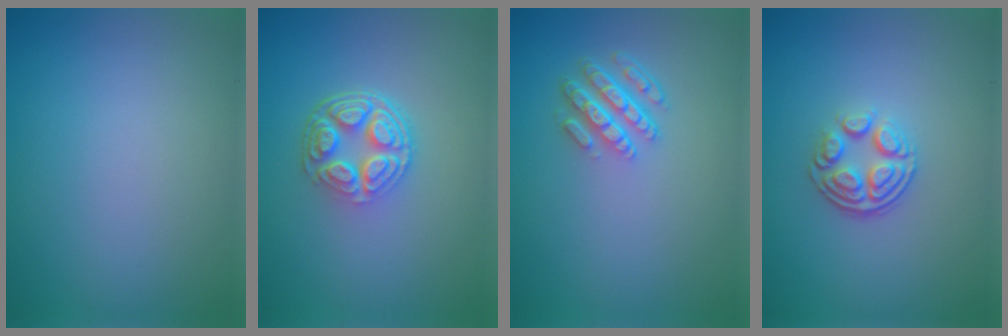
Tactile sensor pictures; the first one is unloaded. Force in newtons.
{"total": 5.2, "press": 3.8, "slide": 3.6}
{"total": 4.5, "press": 3.4, "slide": 3.0}
{"total": 3.7, "press": 2.6, "slide": 2.6}